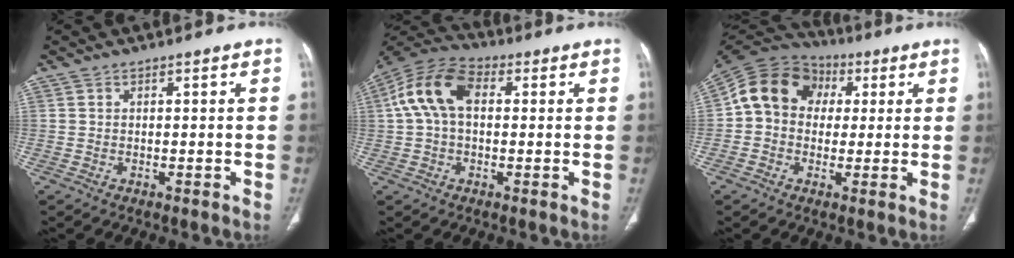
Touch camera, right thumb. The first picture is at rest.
{"total": 11.7, "force": [1.8, 7.4, 9.0], "torque": [-0.177, 0.036, 0.024]}
{"total": 13.0, "force": [1.9, 10.9, 6.8], "torque": [-0.111, 0.030, 0.020]}